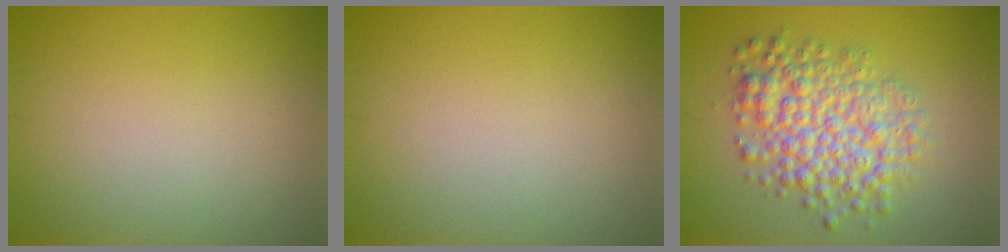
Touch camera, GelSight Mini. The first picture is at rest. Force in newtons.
{"total": 0.0}
{"total": 6.4, "press": 6.4, "slide": 0.1}